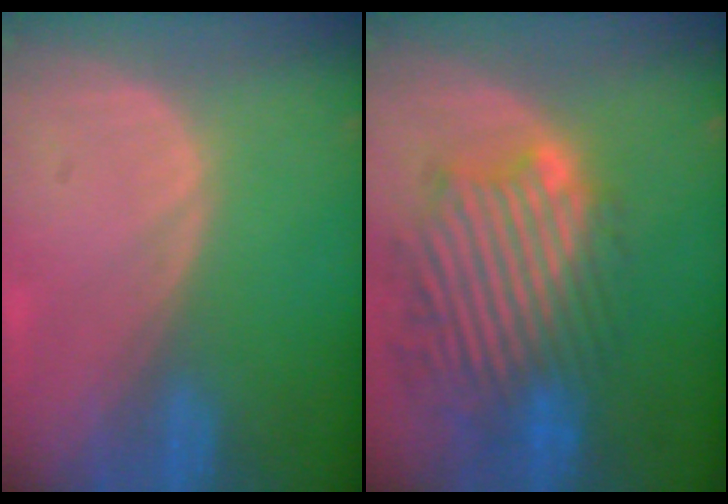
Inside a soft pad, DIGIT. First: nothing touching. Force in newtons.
{"total": 12.1, "press": 10.9, "slide": 5.2}